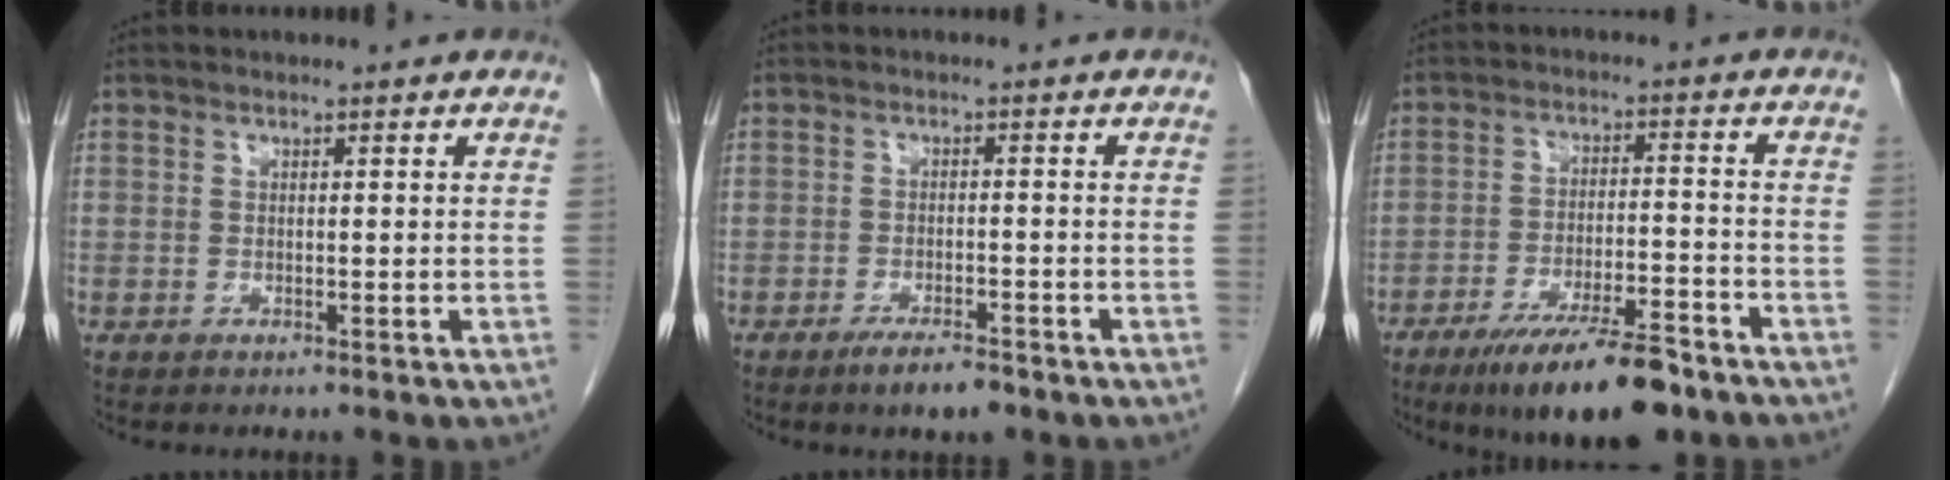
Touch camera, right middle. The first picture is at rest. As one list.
[{"total": 4.1, "force": [-3.0, 0.8, 2.7], "torque": [-0.049, -0.003, -0.048]}, {"total": 13.0, "force": [-9.5, 2.5, 8.6], "torque": [-0.135, -0.016, -0.156]}]